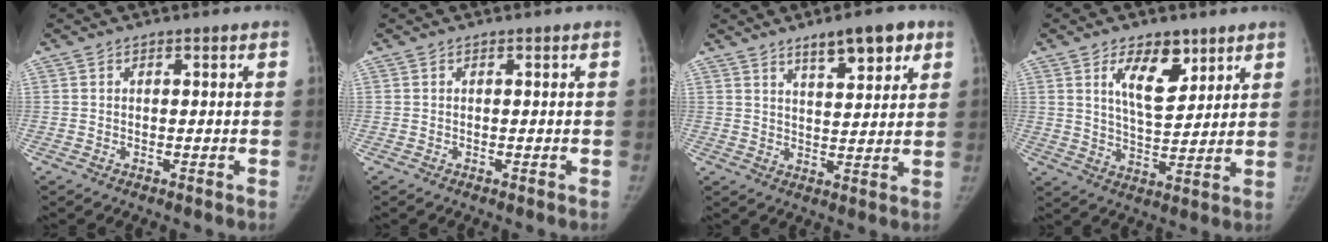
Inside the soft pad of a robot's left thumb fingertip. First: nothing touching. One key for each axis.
{"total": 0.0}
{"total": 8.7, "fx": 5.4, "fy": 2.7, "fz": 6.3, "tx": -0.075, "ty": -0.027, "tz": 0.084}
{"total": 10.0, "fx": 5.2, "fy": 5.0, "fz": 6.9, "tx": -0.086, "ty": -0.037, "tz": 0.094}